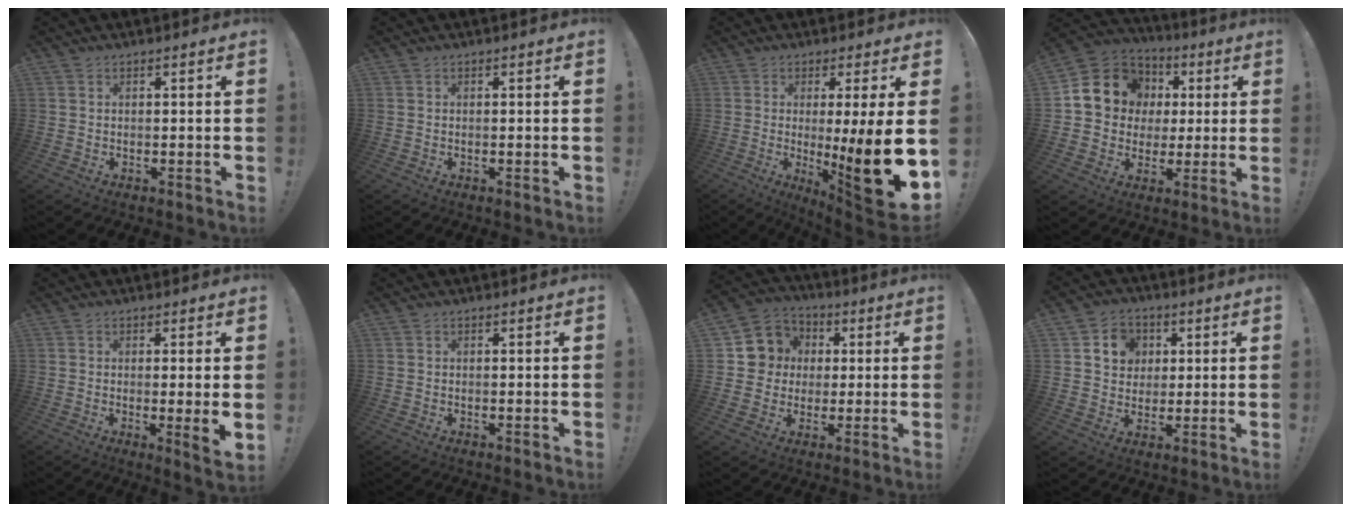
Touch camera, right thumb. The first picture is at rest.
{"total": 0.5, "force": [-0.2, -0.4, 0.3], "torque": [-0.001, -0.005, -0.003]}
{"total": 18.5, "force": [-2.0, 0.9, 18.4], "torque": [-0.268, -0.020, -0.028]}
{"total": 13.9, "force": [3.8, 12.4, 5.0], "torque": [-0.068, -0.009, 0.092]}
{"total": 5.0, "force": [0.0, -0.4, 4.9], "torque": [-0.067, -0.013, 0.002]}
{"total": 0.0}
{"total": 10.2, "force": [1.0, 9.8, 2.6], "torque": [-0.030, 0.005, 0.028]}
{"total": 8.8, "force": [2.7, 7.9, 2.6], "torque": [-0.039, -0.011, 0.056]}